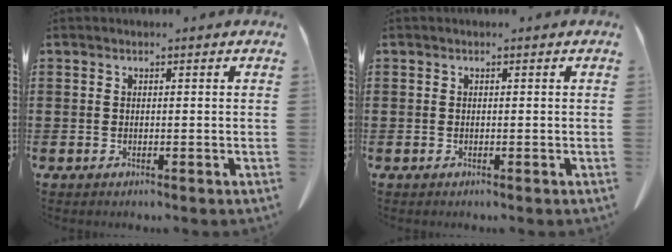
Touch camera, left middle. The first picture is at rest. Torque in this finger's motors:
{"motor_torque": [-0.84, -1.30, 0.07, -0.01]}